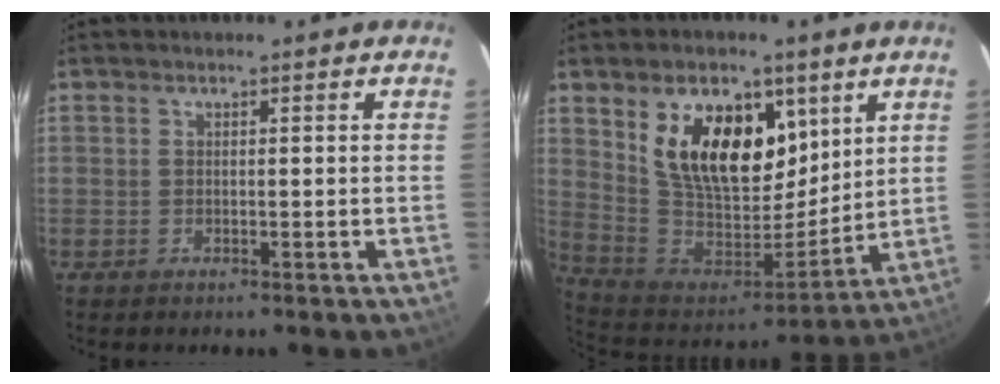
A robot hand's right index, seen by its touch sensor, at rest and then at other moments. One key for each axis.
{"total": 19.9, "fx": 8.4, "fy": 11.5, "fz": 13.8, "tx": -0.260, "ty": 0.008, "tz": 0.166}